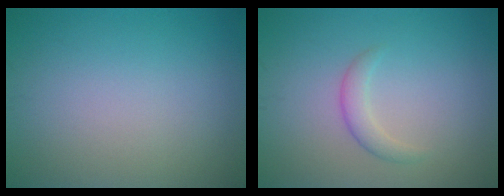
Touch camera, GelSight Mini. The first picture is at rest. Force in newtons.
{"total": 1.6, "press": 1.6, "slide": 0.1}